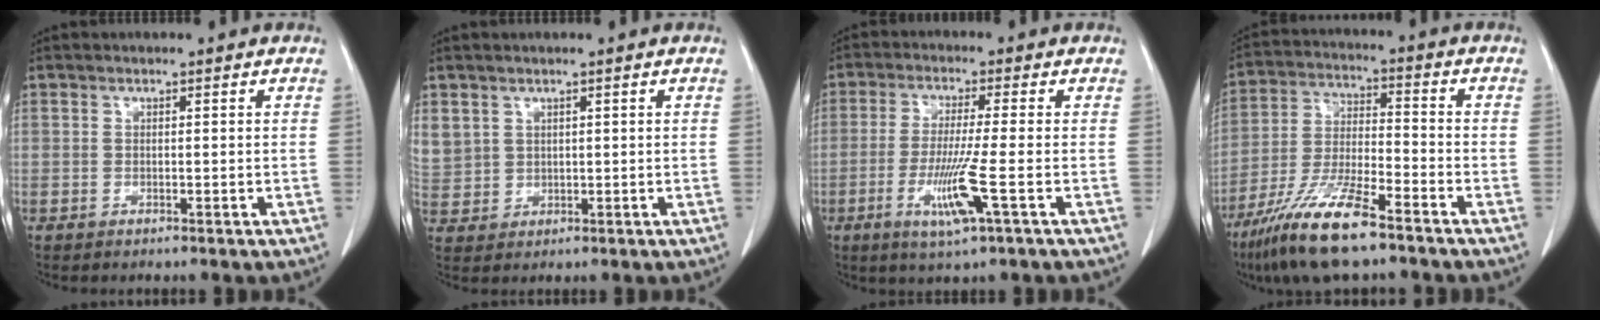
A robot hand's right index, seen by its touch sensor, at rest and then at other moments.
{"total": 7.4, "force": [2.9, 6.4, 2.2], "torque": [-0.083, 0.015, 0.077]}
{"total": 8.0, "force": [-2.8, -0.7, 7.5], "torque": [-0.149, -0.022, -0.054]}
{"total": 13.1, "force": [-9.0, 2.1, 9.3], "torque": [-0.190, -0.026, -0.167]}